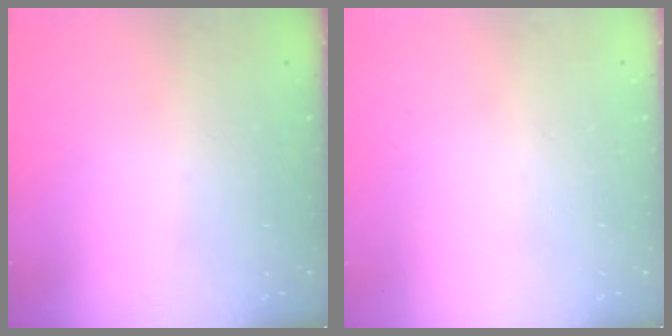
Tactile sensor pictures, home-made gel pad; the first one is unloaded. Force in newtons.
{"total": 0.0}